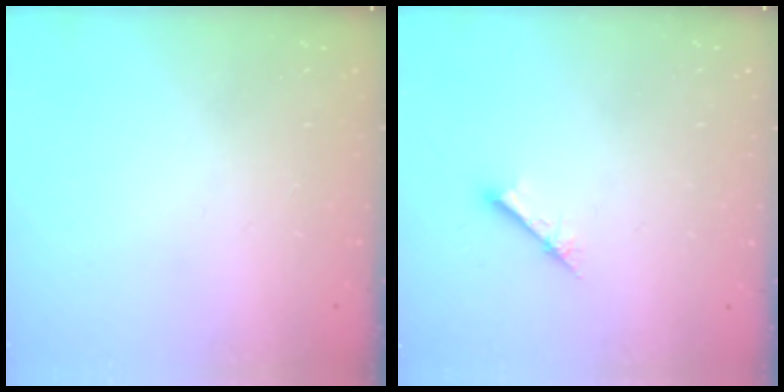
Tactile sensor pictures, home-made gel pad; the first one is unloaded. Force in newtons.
{"total": 2.1, "press": 2.1, "slide": 0.2}